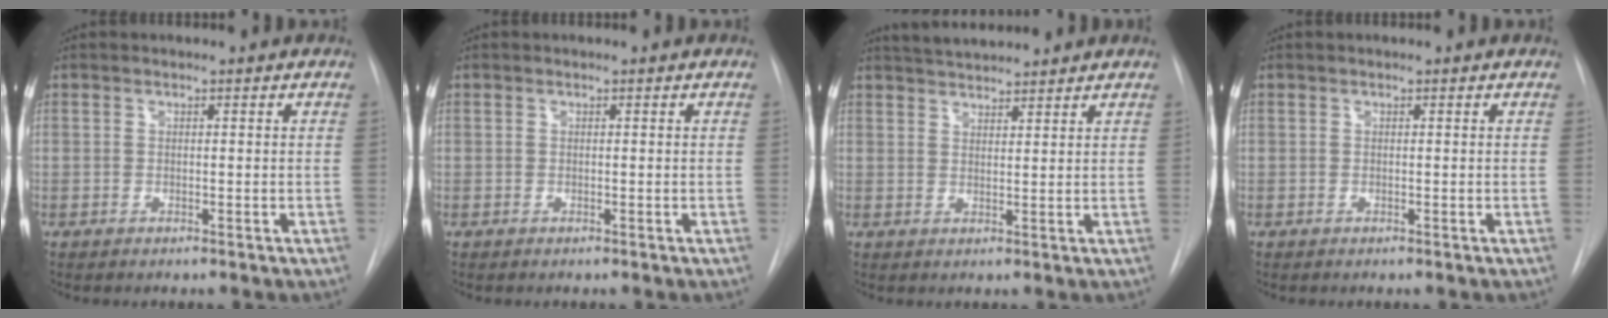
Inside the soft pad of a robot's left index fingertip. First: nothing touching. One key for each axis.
{"total": 0.0}
{"total": 6.1, "fx": 5.8, "fy": 0.6, "fz": 1.8, "tx": -0.036, "ty": 0.030, "tz": 0.095}
{"total": 0.0}